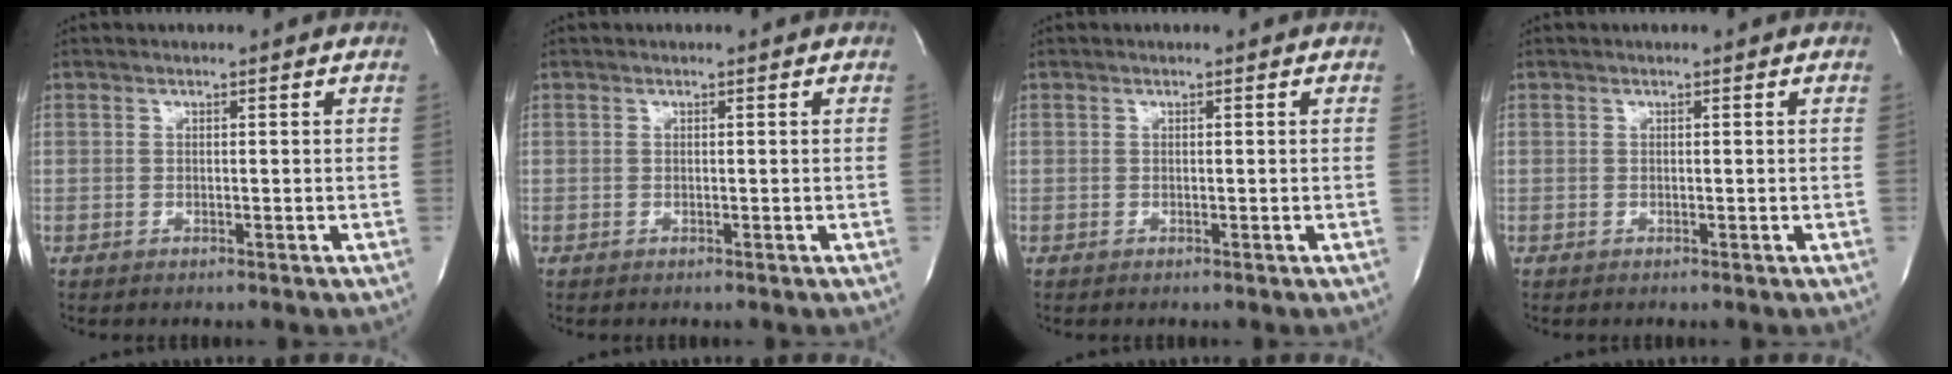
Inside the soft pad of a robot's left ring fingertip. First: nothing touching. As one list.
[{"total": 0.0}, {"total": 0.0}, {"total": 0.0}]